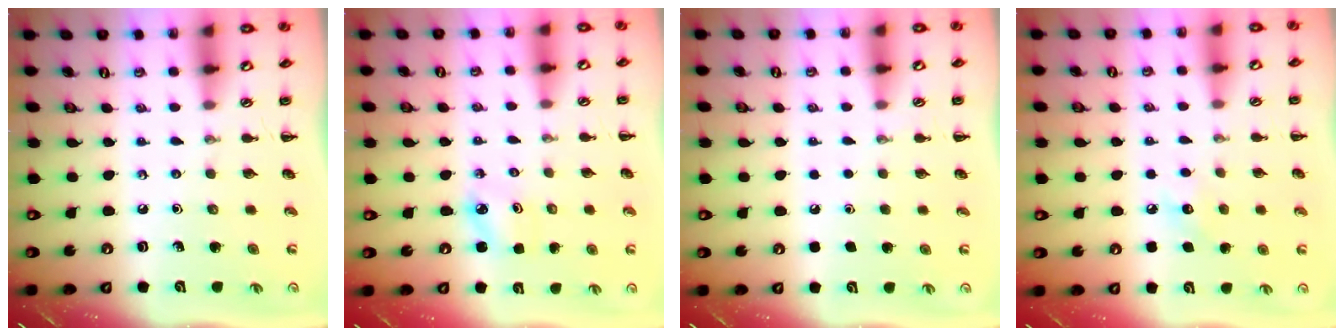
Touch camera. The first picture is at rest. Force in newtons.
{"total": 2.5, "press": 2.5, "slide": 0.5}
{"total": 1.6, "press": 1.6, "slide": 0.1}
{"total": 6.7, "press": 6.5, "slide": 1.7}